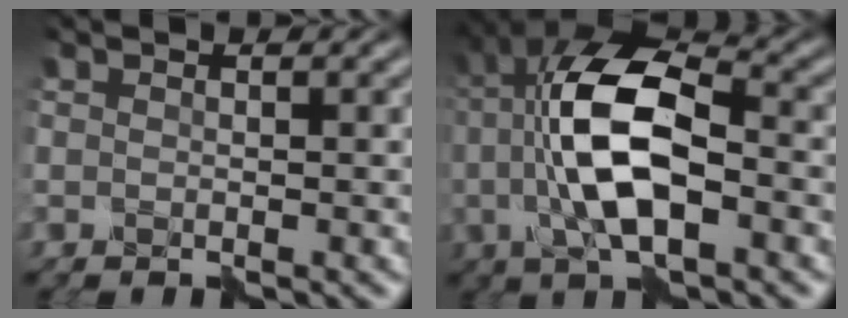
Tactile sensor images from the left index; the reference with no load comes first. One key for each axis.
{"total": 9.5, "fx": -0.5, "fy": 3.9, "fz": 8.6, "tx": -0.163, "ty": 0.019, "tz": -0.016}